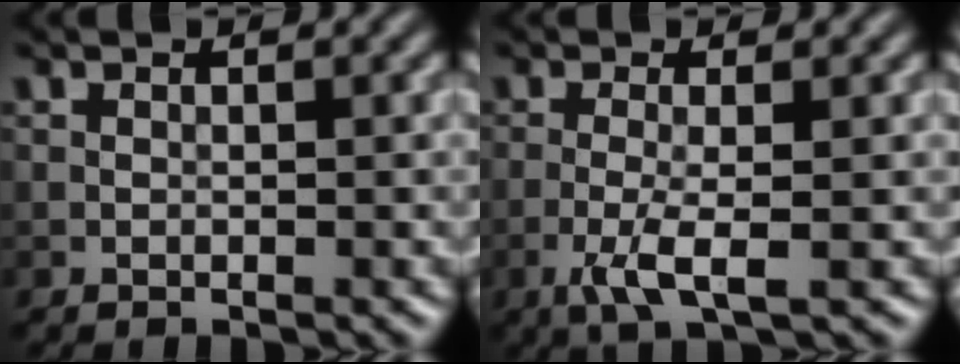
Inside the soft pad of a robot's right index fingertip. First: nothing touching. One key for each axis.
{"total": 3.3, "fx": -1.2, "fy": 0.6, "fz": 3.0, "tx": -0.065, "ty": -0.001, "tz": -0.029}